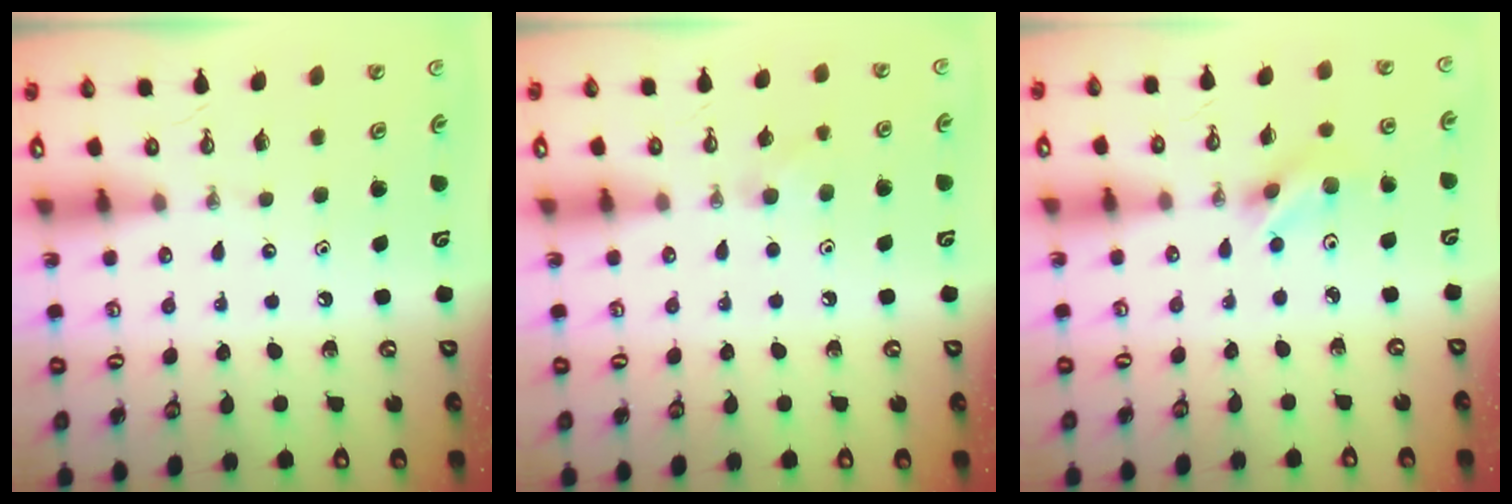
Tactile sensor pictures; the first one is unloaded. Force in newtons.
{"total": 7.1, "press": 6.1, "slide": 3.5}
{"total": 4.7, "press": 3.1, "slide": 3.5}